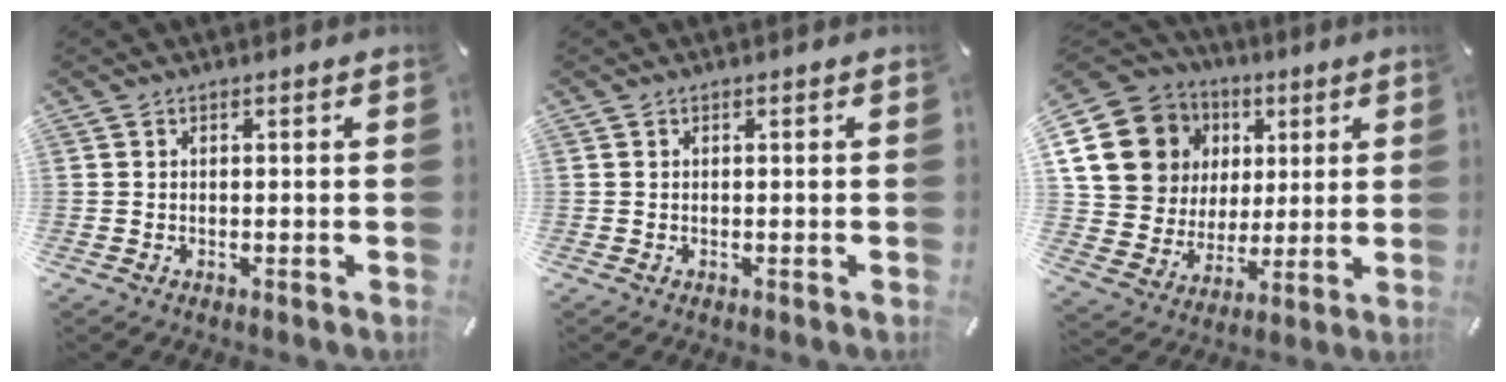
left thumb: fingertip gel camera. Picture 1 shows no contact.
{"total": 0.0}
{"total": 18.2, "force": [5.7, 15.6, 7.3], "torque": [-0.134, -0.017, 0.121]}